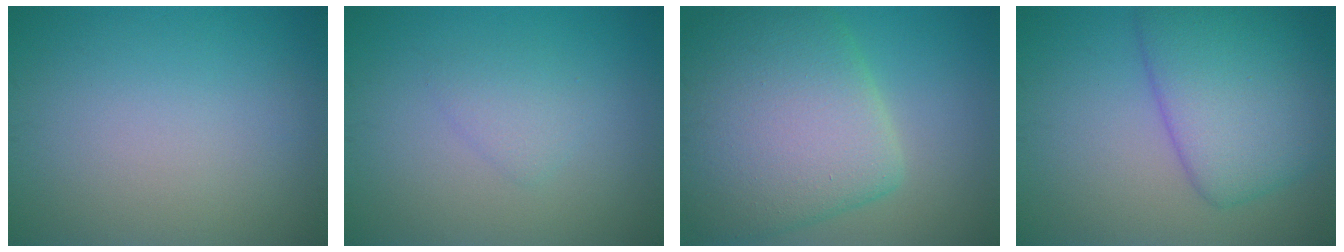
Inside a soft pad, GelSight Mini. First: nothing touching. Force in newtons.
{"total": 1.5, "press": 1.5, "slide": 0.1}
{"total": 10.8, "press": 10.8, "slide": 0.4}
{"total": 7.2, "press": 7.2, "slide": 0.2}